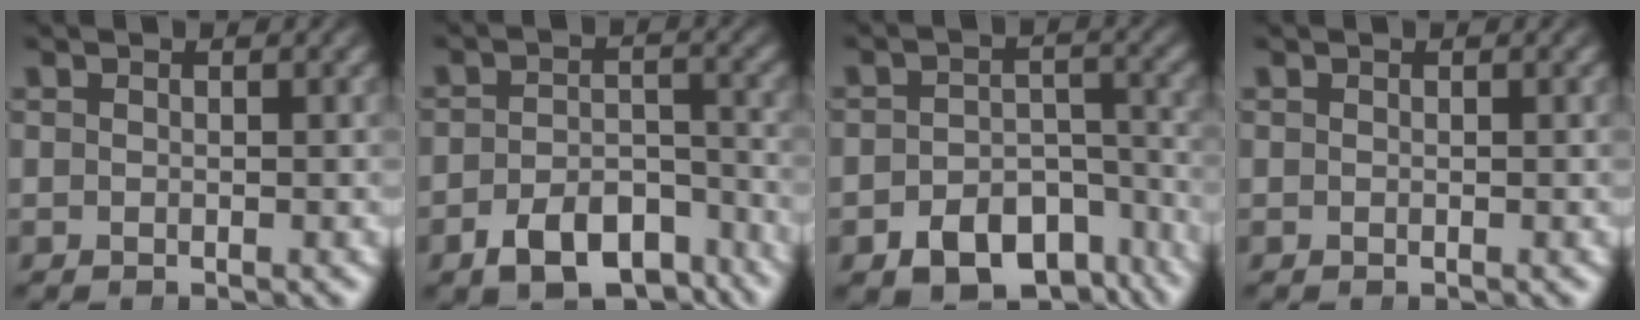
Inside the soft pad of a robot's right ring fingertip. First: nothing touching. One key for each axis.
{"total": 7.3, "fx": -5.9, "fy": 3.2, "fz": 2.9, "tx": -0.016, "ty": -0.011, "tz": -0.091}
{"total": 8.4, "fx": -6.6, "fy": 4.2, "fz": 3.0, "tx": -0.018, "ty": -0.015, "tz": -0.097}
{"total": 0.0}